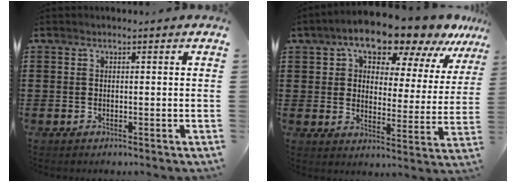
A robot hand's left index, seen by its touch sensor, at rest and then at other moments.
{"total": 11.6, "force": [9.7, 3.7, 5.2], "torque": [-0.103, -0.048, 0.167]}